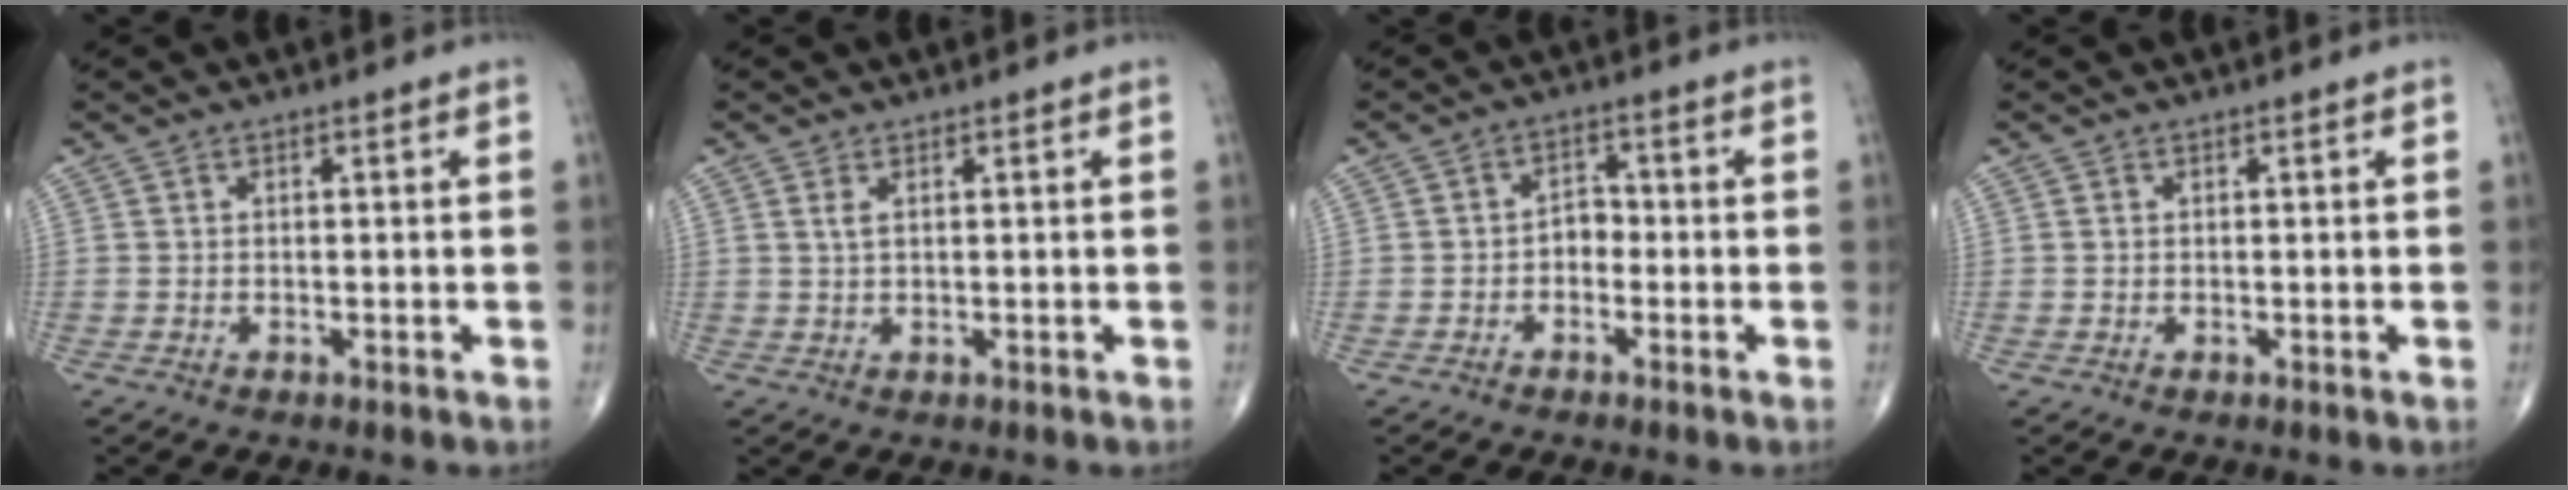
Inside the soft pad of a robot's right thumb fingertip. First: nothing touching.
{"total": 1.5, "force": [0.7, 0.6, 1.2], "torque": [-0.027, 0.003, 0.018]}
{"total": 3.0, "force": [-1.1, 2.2, 1.8], "torque": [-0.012, 0.017, -0.028]}
{"total": 0.0}